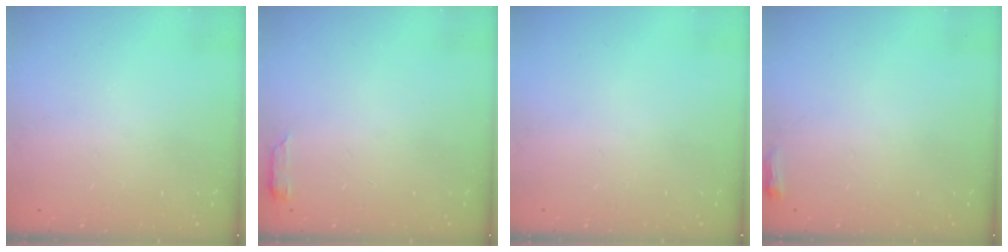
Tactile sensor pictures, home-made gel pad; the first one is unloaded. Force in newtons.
{"total": 2.9, "press": 2.8, "slide": 0.6}
{"total": 0.0}
{"total": 3.5, "press": 3.4, "slide": 0.8}